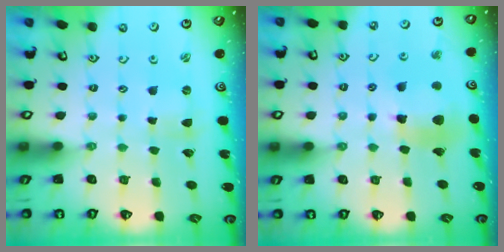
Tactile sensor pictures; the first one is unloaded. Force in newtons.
{"total": 12.1, "press": 12.0, "slide": 1.5}